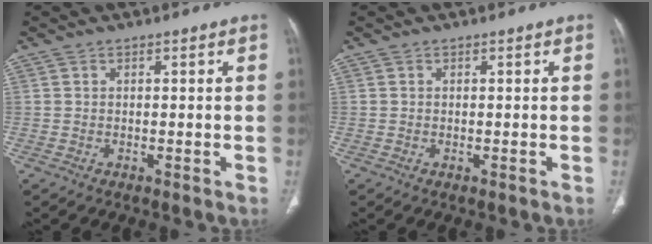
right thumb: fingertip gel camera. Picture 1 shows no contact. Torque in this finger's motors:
{"motor_torque": [-0.08, -0.08, 0.09, -0.21, -0.02]}